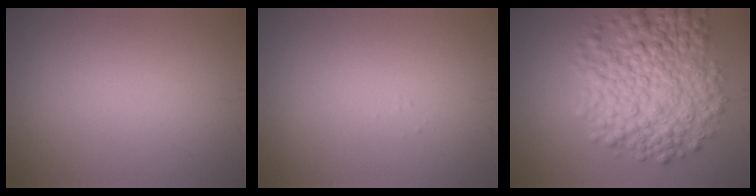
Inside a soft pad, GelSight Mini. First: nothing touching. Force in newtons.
{"total": 0.0}
{"total": 8.9, "press": 8.9, "slide": 0.2}